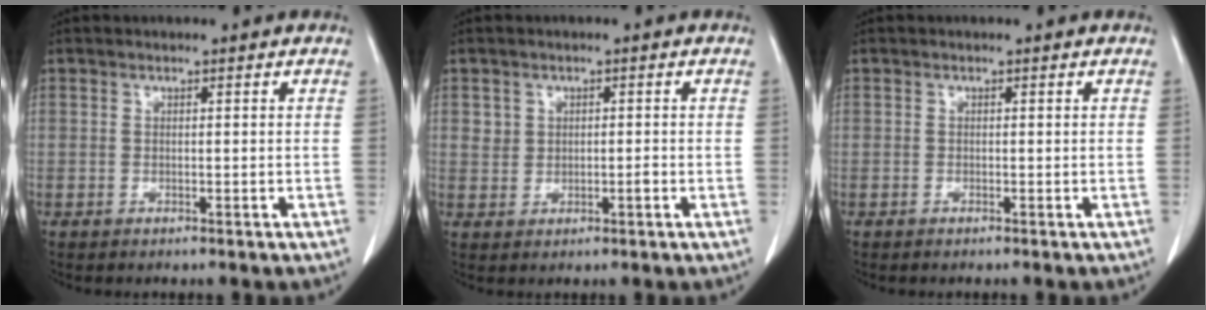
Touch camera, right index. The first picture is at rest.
{"total": 2.4, "force": [0.2, 1.9, 1.4], "torque": [-0.023, 0.009, 0.007]}
{"total": 0.0}